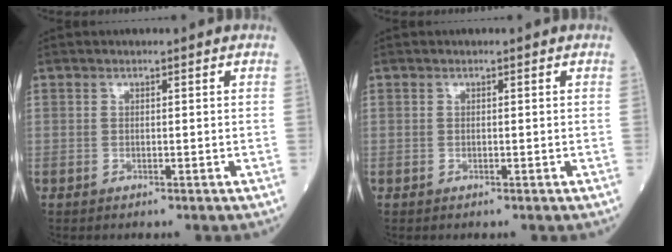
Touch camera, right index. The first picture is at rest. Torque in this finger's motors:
{"motor_torque": [0.06, -0.20, 0.04, -0.01]}